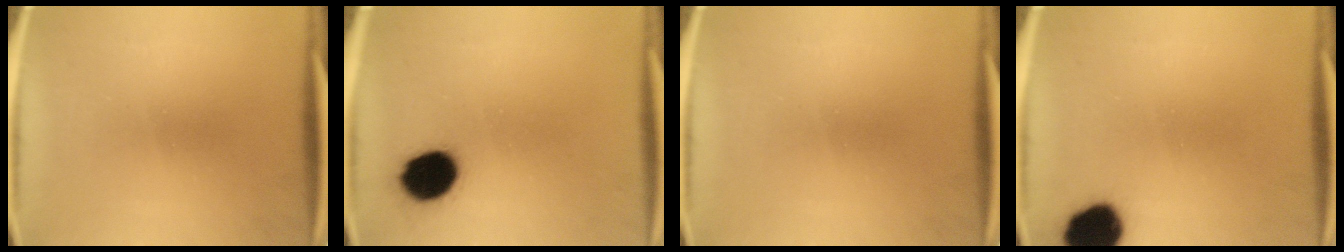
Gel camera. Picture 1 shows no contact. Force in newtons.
{"total": 11.3}
{"total": 0.0}
{"total": 11.4}